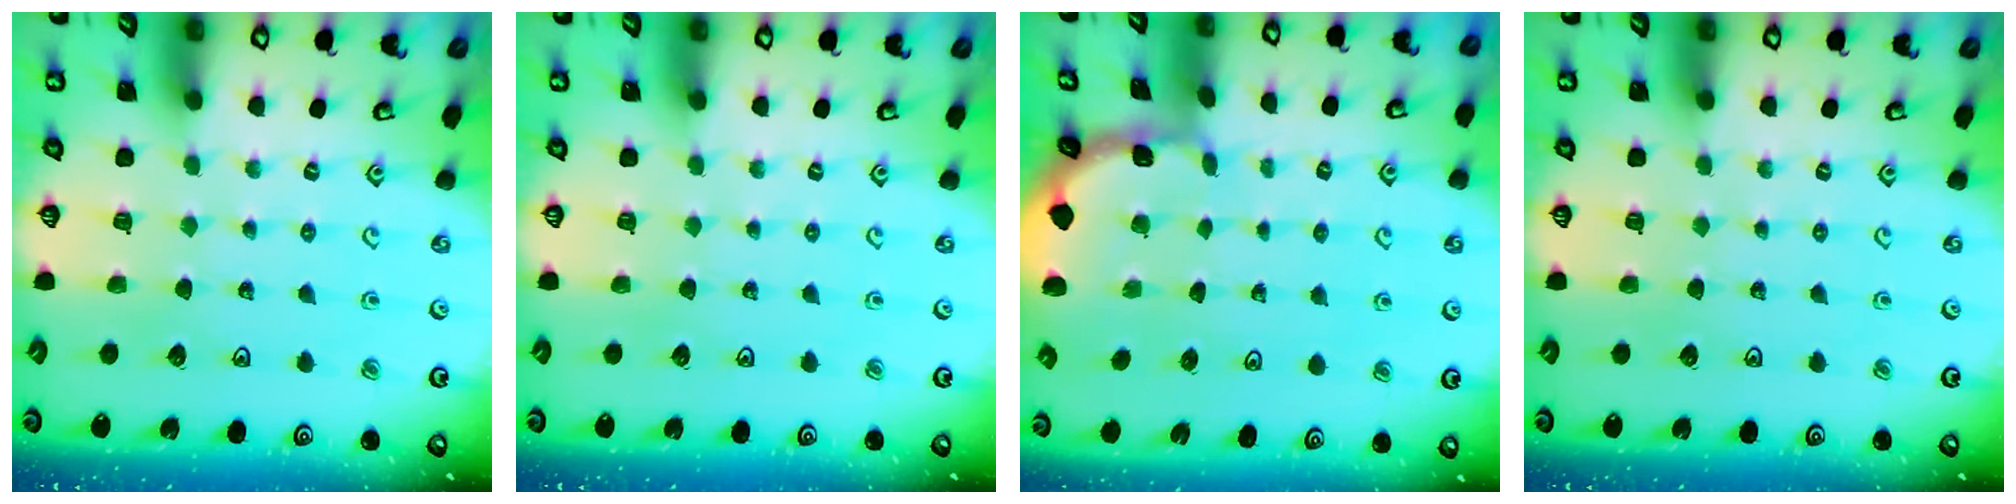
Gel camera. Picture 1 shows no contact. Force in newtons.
{"total": 0.0}
{"total": 1.1, "press": 1.1, "slide": 0.1}
{"total": 0.0}